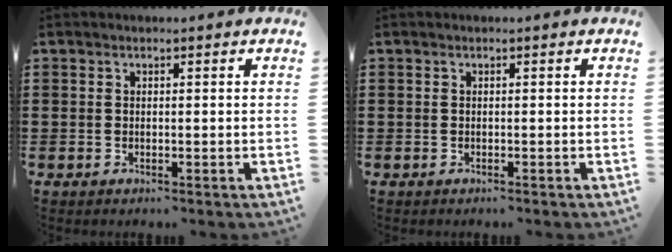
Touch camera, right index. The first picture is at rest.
{"total": 0.0}